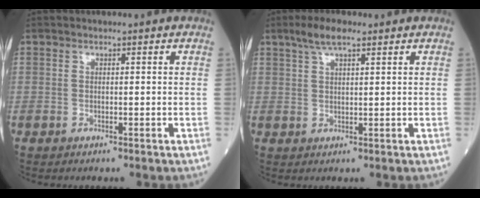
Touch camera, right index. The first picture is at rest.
{"total": 4.3, "force": [3.0, 0.8, 2.9], "torque": [-0.062, 0.014, 0.059]}